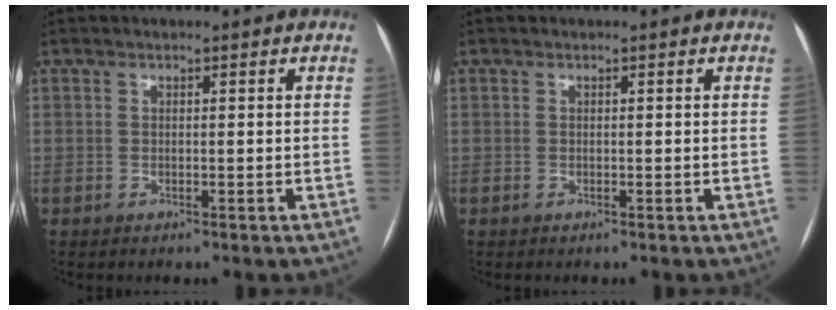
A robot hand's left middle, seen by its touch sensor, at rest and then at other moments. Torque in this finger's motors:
{"motor_torque": [-0.02, -0.03, -0.10, -0.01]}